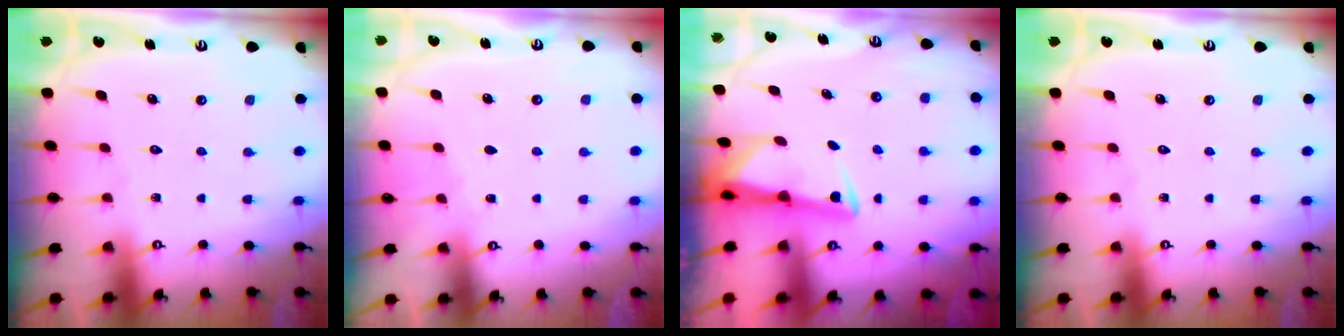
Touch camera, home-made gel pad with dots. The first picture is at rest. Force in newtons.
{"total": 2.6, "press": 2.6, "slide": 0.4}
{"total": 2.8, "press": 2.8, "slide": 0.5}
{"total": 0.0}